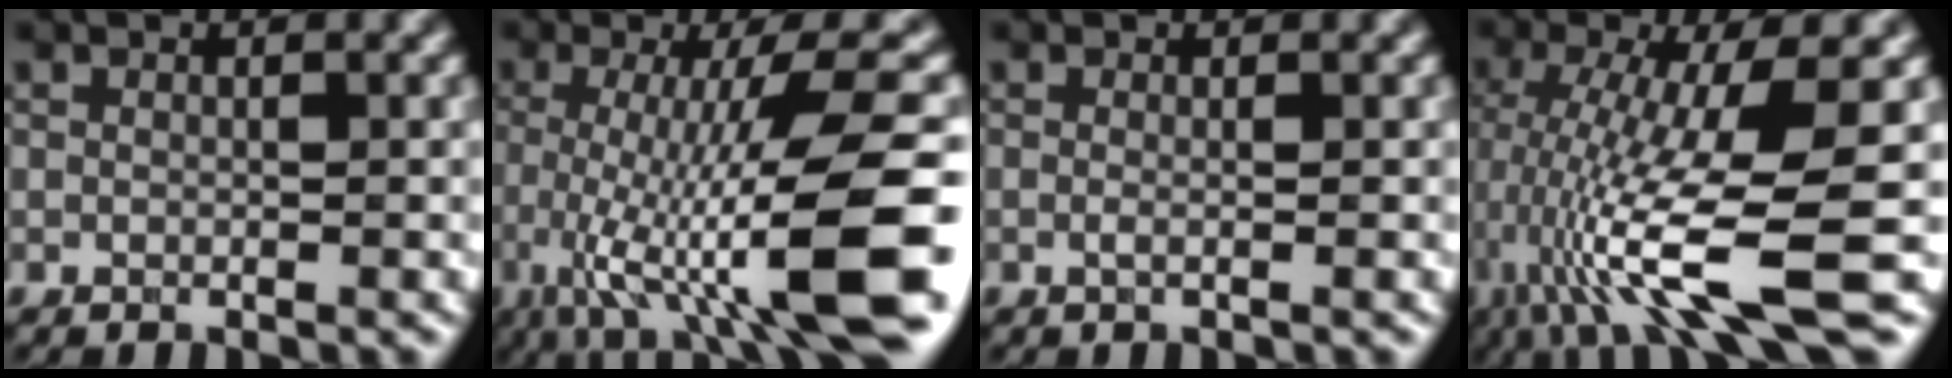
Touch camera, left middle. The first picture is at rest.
{"total": 13.0, "force": [-4.1, 2.6, 12.1], "torque": [-0.192, -0.007, -0.052]}
{"total": 0.9, "force": [-0.1, 0.3, 0.9], "torque": [-0.015, -0.005, -0.008]}
{"total": 11.3, "force": [-3.5, 2.0, 10.6], "torque": [-0.208, -0.010, -0.045]}